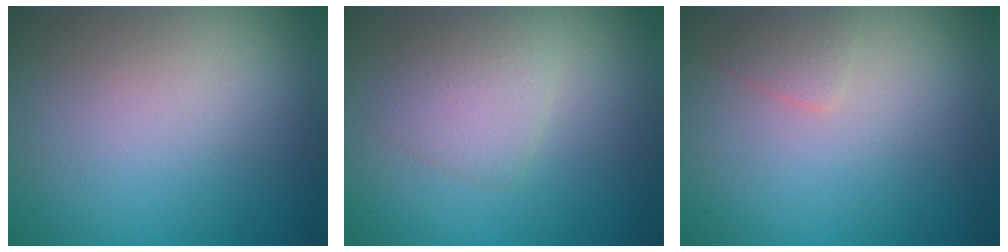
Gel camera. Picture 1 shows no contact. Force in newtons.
{"total": 2.7, "press": 2.7, "slide": 0.0}
{"total": 1.1, "press": 1.1, "slide": 0.0}